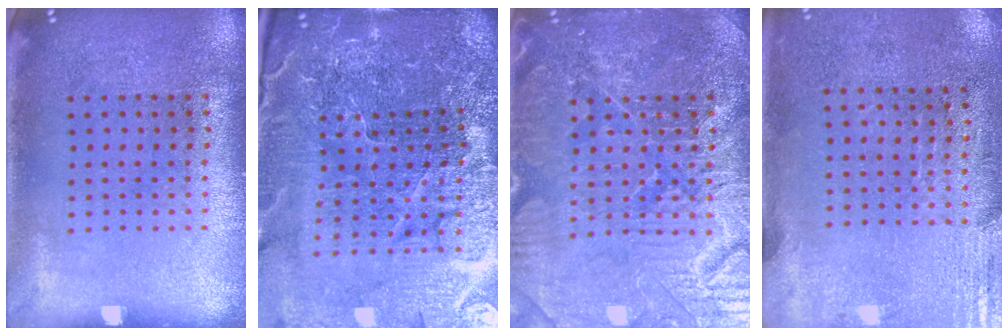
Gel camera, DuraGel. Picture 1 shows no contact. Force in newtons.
{"total": 6.2, "press": 5.7, "slide": 2.4}
{"total": 4.5, "press": 4.5, "slide": 0.6}
{"total": 2.9, "press": 2.5, "slide": 1.5}